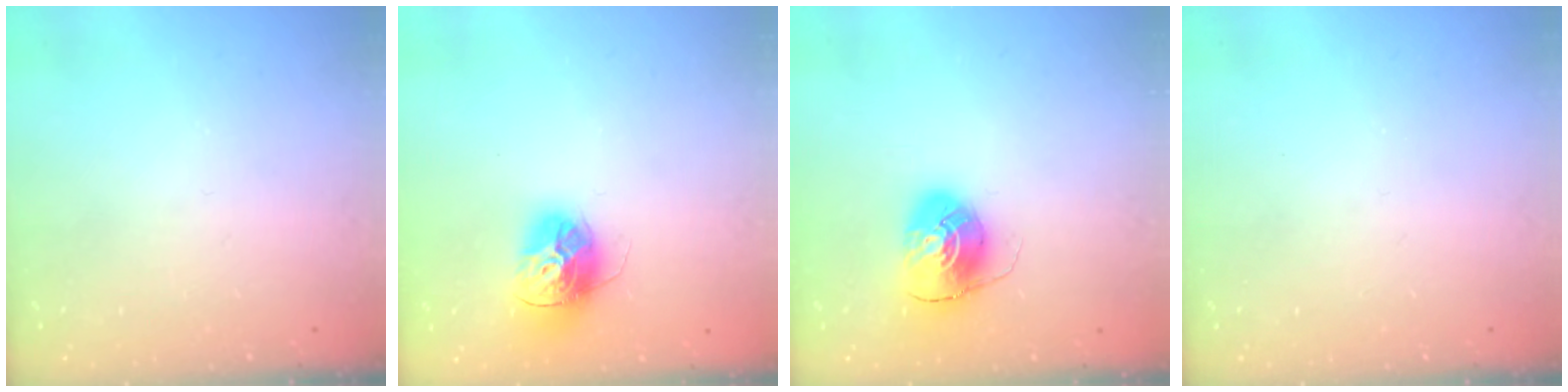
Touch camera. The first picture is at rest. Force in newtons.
{"total": 15.0, "press": 14.9, "slide": 1.3}
{"total": 8.5, "press": 8.5, "slide": 0.1}
{"total": 0.0}